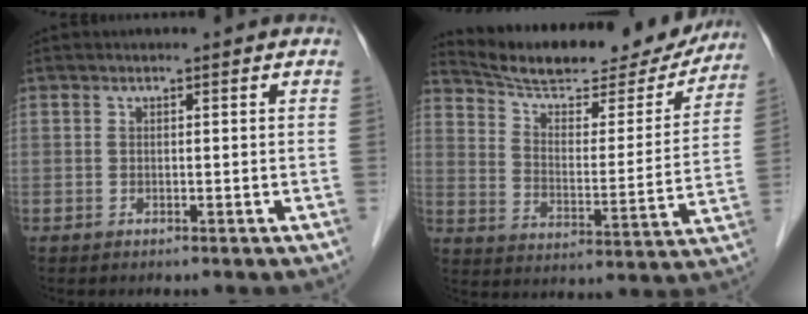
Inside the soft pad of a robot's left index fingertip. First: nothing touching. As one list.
[{"total": 22.4, "force": [20.3, 5.3, 7.9], "torque": [-0.120, -0.013, 0.282]}]